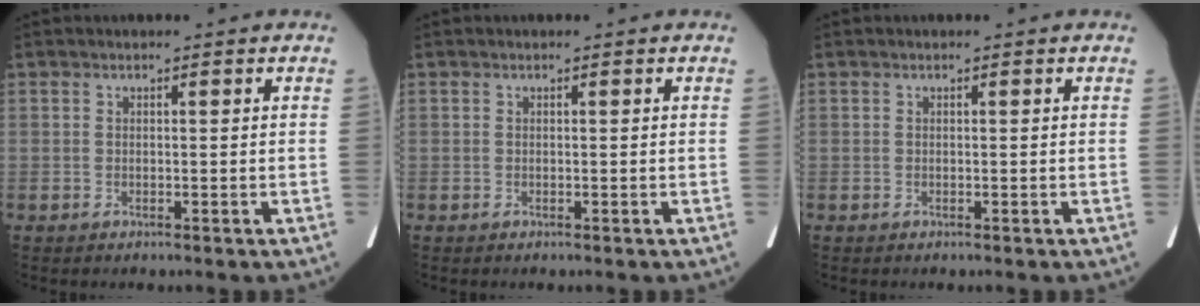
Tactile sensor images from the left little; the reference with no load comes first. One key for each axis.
{"total": 0.0}
{"total": 0.0}